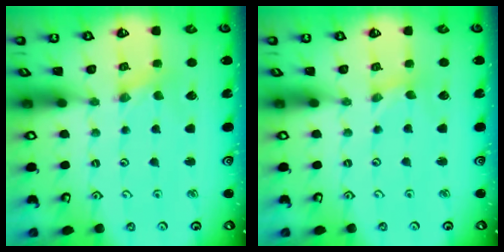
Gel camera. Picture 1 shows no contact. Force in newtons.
{"total": 0.0}